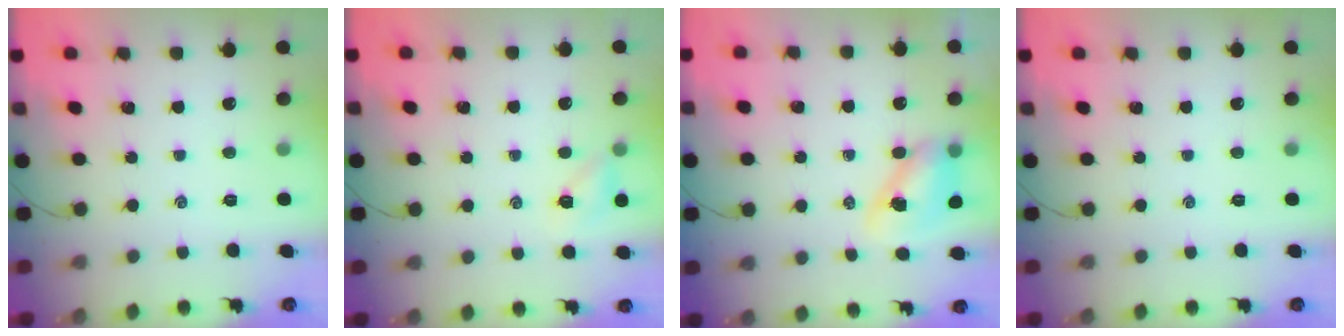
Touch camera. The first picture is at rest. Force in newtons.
{"total": 5.1, "press": 4.9, "slide": 1.3}
{"total": 8.6, "press": 8.5, "slide": 1.4}
{"total": 0.0}